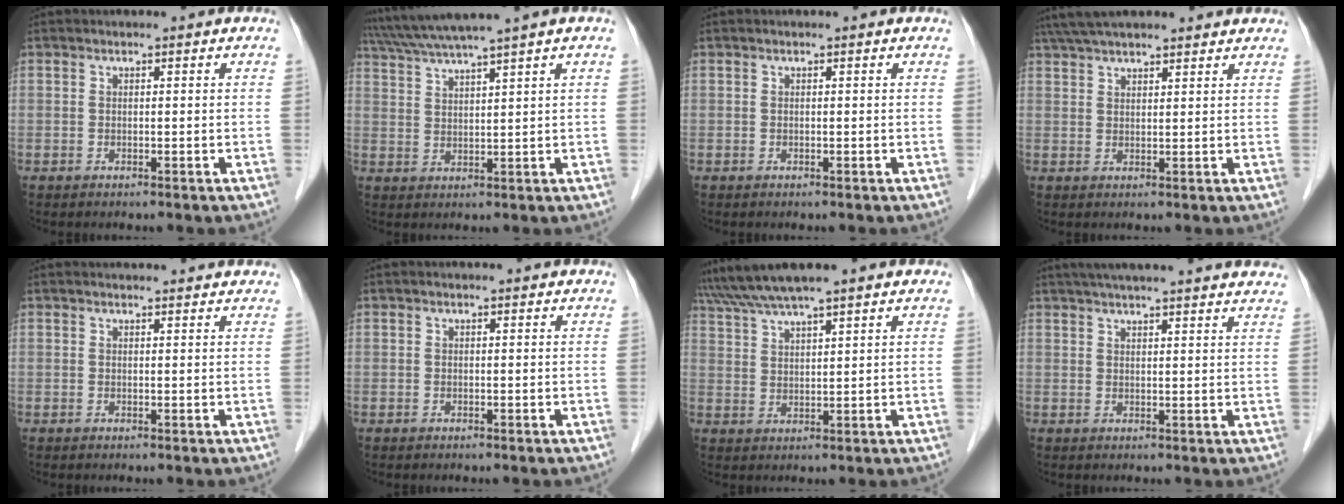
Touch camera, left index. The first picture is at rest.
{"total": 8.4, "force": [6.8, -1.8, 4.5], "torque": [-0.078, 0.019, 0.119]}
{"total": 0.0}
{"total": 13.0, "force": [11.3, 2.6, 5.8], "torque": [-0.099, 0.052, 0.171]}
{"total": 7.0, "force": [6.6, 1.0, 2.0], "torque": [-0.019, 0.020, 0.066]}
{"total": 1.4, "force": [1.4, 0.2, 0.4], "torque": [-0.010, 0.009, 0.013]}
{"total": 9.6, "force": [8.4, -0.3, 4.7], "torque": [-0.087, 0.041, 0.135]}
{"total": 21.5, "force": [19.2, 1.3, 9.5], "torque": [-0.146, 0.020, 0.240]}